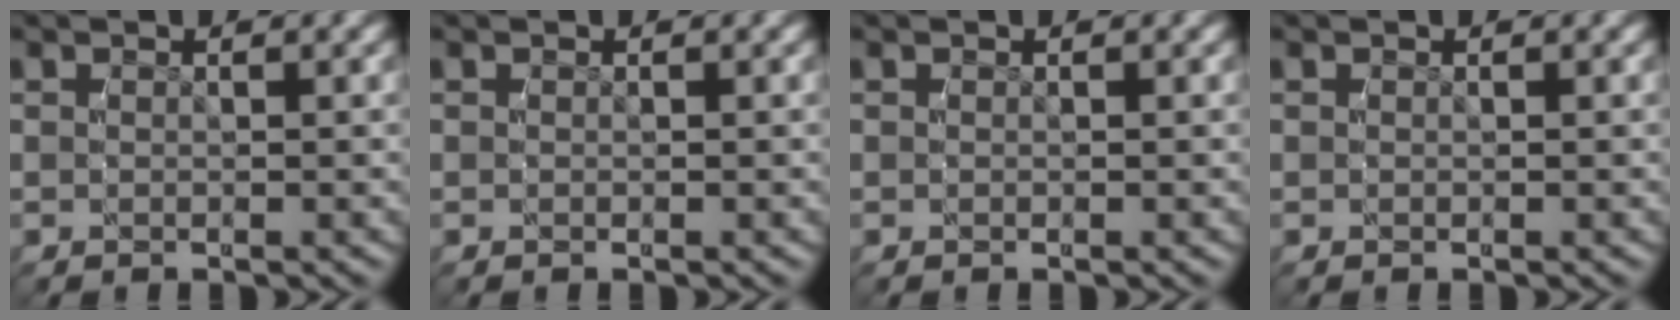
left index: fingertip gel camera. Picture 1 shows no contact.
{"total": 0.0}
{"total": 0.0}
{"total": 0.0}